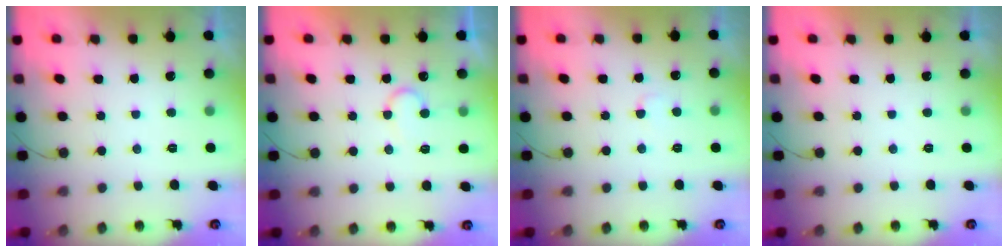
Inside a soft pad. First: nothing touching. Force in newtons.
{"total": 7.3, "press": 7.3, "slide": 0.4}
{"total": 2.9, "press": 2.9, "slide": 0.2}
{"total": 1.6, "press": 1.6, "slide": 0.0}